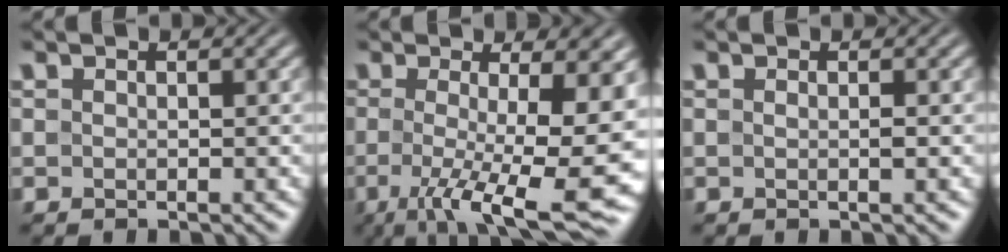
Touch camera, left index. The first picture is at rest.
{"total": 13.1, "force": [-1.6, 3.7, 12.5], "torque": [-0.169, -0.012, -0.013]}
{"total": 0.8, "force": [0.1, 0.0, 0.8], "torque": [-0.015, 0.002, -0.001]}